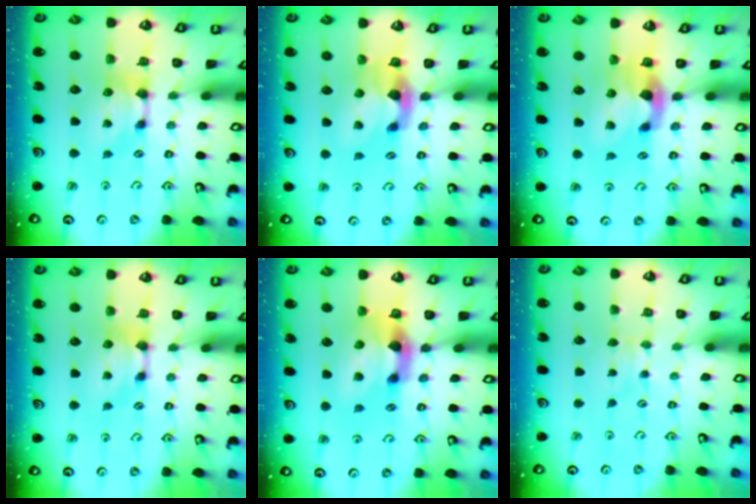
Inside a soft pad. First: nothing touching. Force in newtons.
{"total": 2.8, "press": 2.5, "slide": 1.3}
{"total": 2.8, "press": 2.5, "slide": 1.3}
{"total": 0.0}
{"total": 4.8, "press": 4.5, "slide": 1.7}
{"total": 2.8, "press": 2.8, "slide": 0.4}